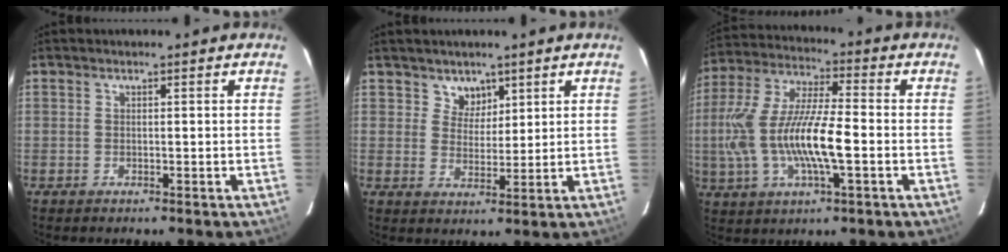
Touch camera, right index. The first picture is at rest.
{"total": 3.9, "force": [2.6, 2.9, 0.3], "torque": [0.003, 0.002, 0.046]}
{"total": 17.1, "force": [-2.8, 4.4, 16.3], "torque": [-0.326, -0.002, -0.053]}